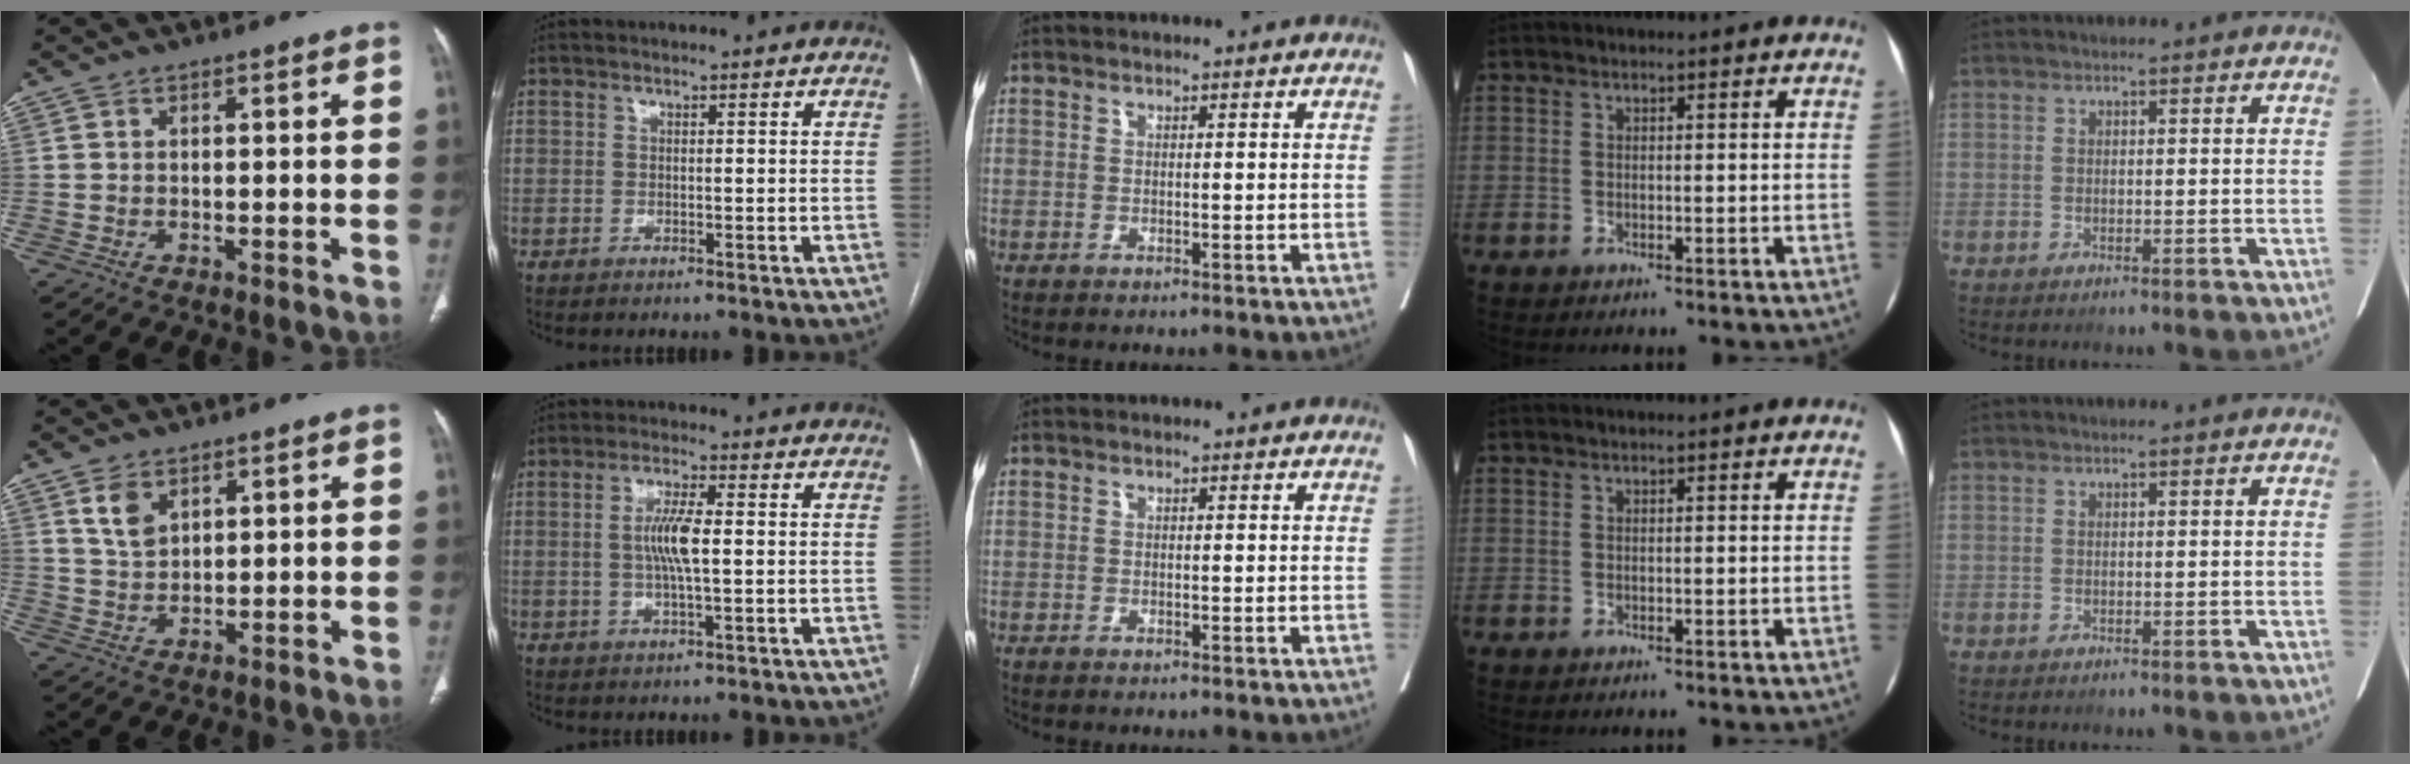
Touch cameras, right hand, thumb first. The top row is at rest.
{"thumb": {"total": 4.8, "force": [2.6, 3.0, 2.8], "torque": [-0.041, -0.015, 0.057]}, "index": {"total": 5.6, "force": [0.2, 0.7, 5.6], "torque": [-0.116, 0.000, 0.001]}}